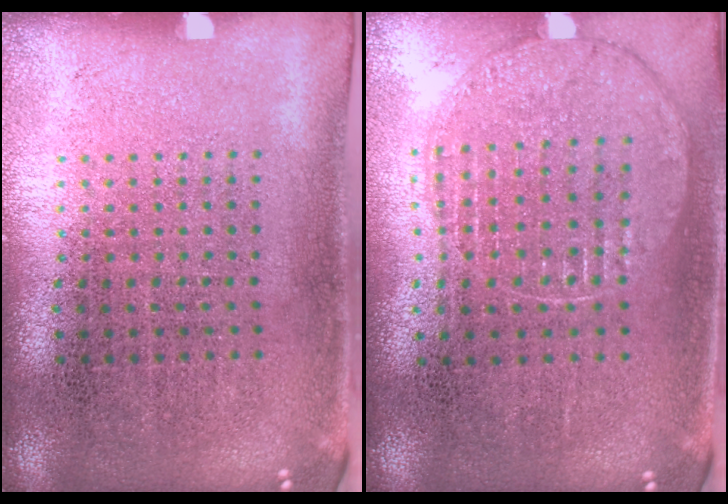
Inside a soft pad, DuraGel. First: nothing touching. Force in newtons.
{"total": 1.0, "press": 1.0, "slide": 0.1}